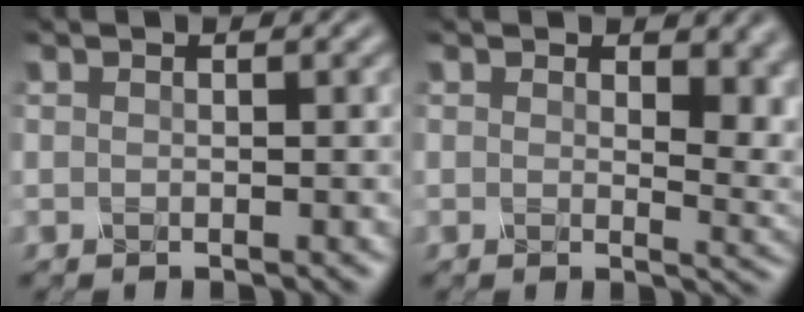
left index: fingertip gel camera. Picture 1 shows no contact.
{"total": 4.8, "force": [1.8, 2.7, 3.5], "torque": [-0.044, -0.013, 0.028]}